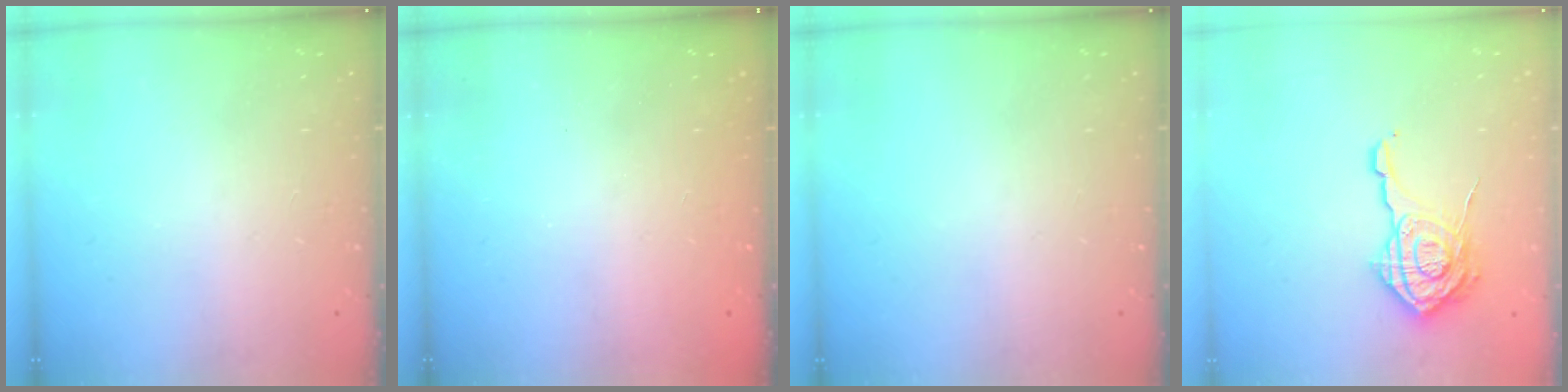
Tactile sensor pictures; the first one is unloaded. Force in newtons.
{"total": 2.3, "press": 2.1, "slide": 0.8}
{"total": 0.0}
{"total": 15.0, "press": 15.0, "slide": 0.6}